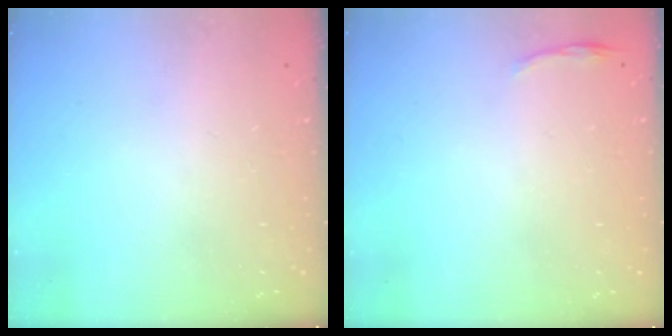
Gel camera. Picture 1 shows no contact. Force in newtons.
{"total": 3.6, "press": 3.5, "slide": 0.7}